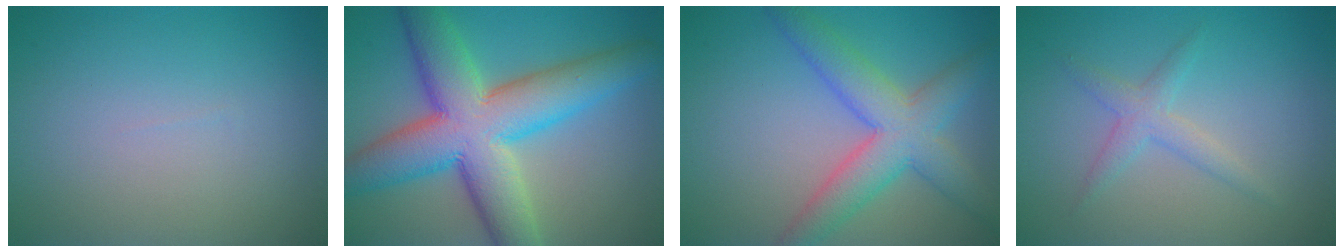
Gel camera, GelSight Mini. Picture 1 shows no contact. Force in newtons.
{"total": 11.6, "press": 11.6, "slide": 0.3}
{"total": 6.3, "press": 6.3, "slide": 0.3}
{"total": 2.1, "press": 2.1, "slide": 0.1}